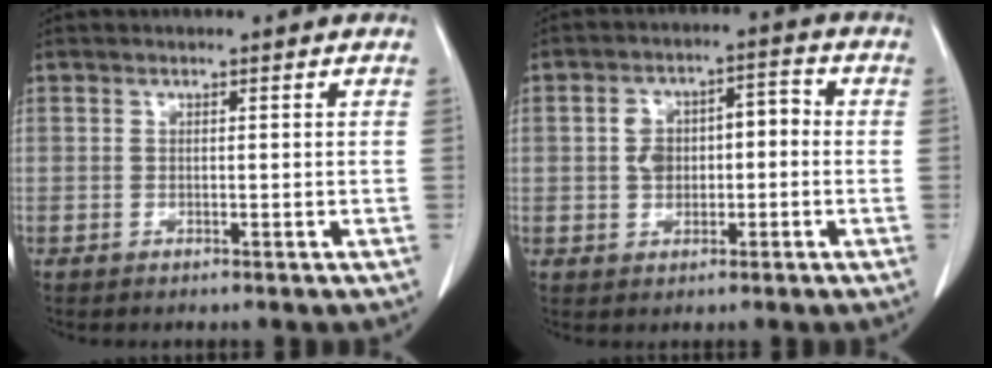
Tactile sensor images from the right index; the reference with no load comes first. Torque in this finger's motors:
{"motor_torque": [0.16, 0.00, 0.14, 0.04]}